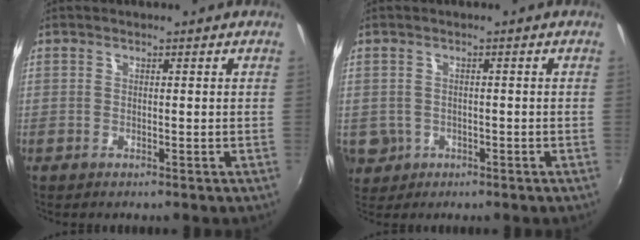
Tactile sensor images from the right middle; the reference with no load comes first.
{"total": 6.0, "force": [-1.5, 5.5, 1.9], "torque": [-0.056, -0.004, -0.012]}